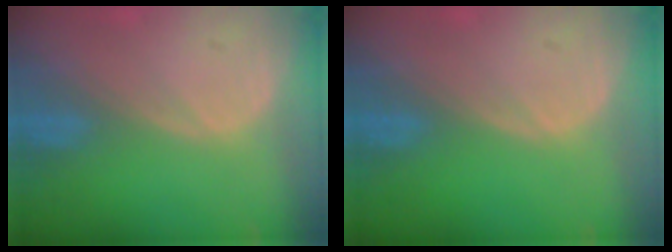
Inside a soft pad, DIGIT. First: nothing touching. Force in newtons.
{"total": 0.0}